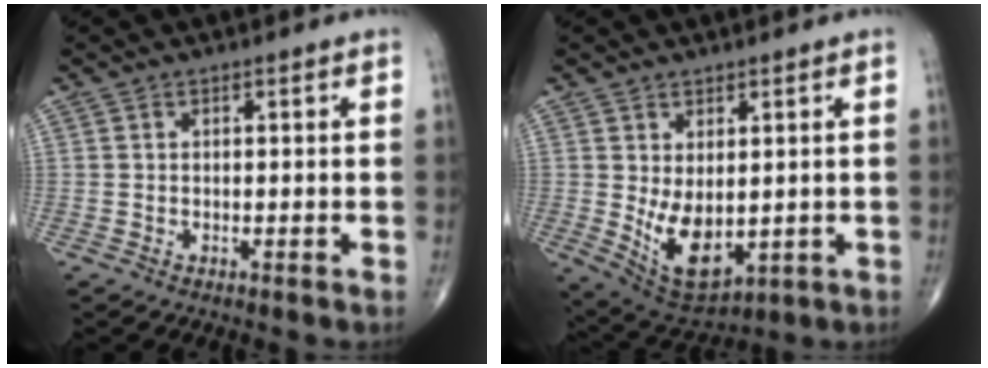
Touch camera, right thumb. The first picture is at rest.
{"total": 9.8, "force": [-0.4, 5.5, 8.1], "torque": [-0.123, -0.016, 0.021]}